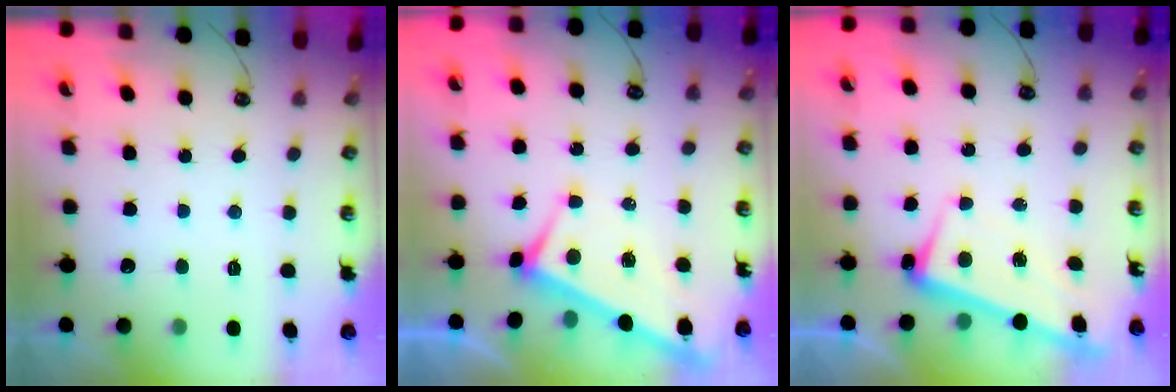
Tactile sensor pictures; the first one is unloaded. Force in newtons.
{"total": 3.6, "press": 3.6, "slide": 0.4}
{"total": 2.4, "press": 2.3, "slide": 0.9}